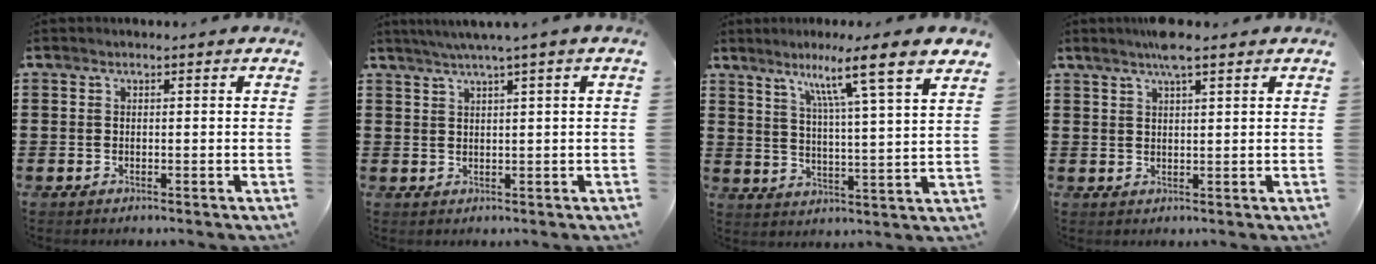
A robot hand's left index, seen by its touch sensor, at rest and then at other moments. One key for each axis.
{"total": 2.2, "fx": 1.4, "fy": -0.5, "fz": 1.6, "tx": -0.032, "ty": 0.000, "tz": 0.025}
{"total": 9.0, "fx": 6.5, "fy": -0.8, "fz": 6.2, "tx": -0.118, "ty": -0.041, "tz": 0.096}
{"total": 4.1, "fx": 3.0, "fy": 0.4, "fz": 2.8, "tx": -0.061, "ty": 0.005, "tz": 0.053}